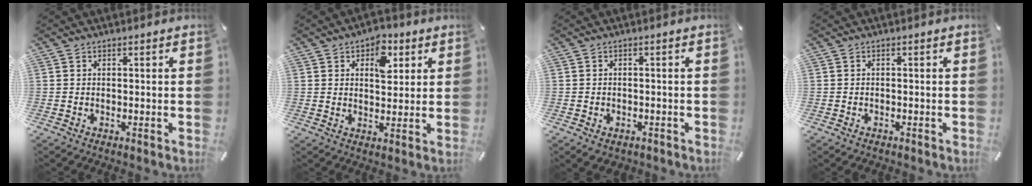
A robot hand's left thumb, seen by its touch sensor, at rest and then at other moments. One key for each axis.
{"total": 7.0, "fx": 3.0, "fy": 4.6, "fz": 4.4, "tx": -0.039, "ty": -0.009, "tz": 0.044}
{"total": 2.0, "fx": -1.2, "fy": 1.4, "fz": 0.8, "tx": -0.014, "ty": 0.009, "tz": -0.024}
{"total": 0.7, "fx": -0.5, "fy": 0.4, "fz": 0.2, "tx": -0.004, "ty": 0.002, "tz": -0.012}